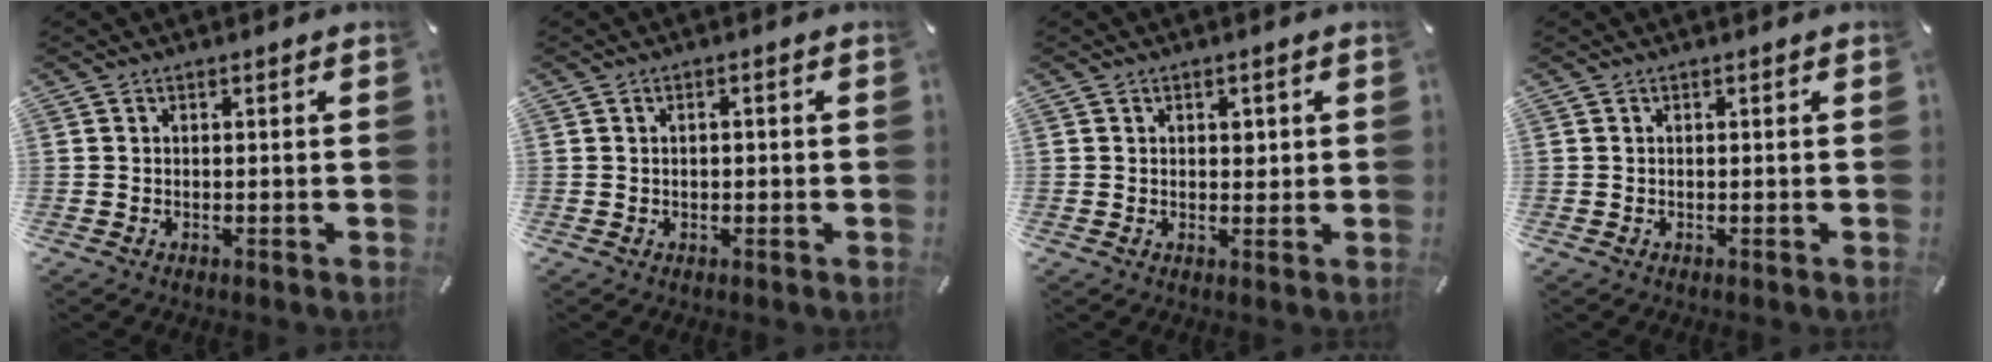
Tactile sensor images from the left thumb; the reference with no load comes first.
{"total": 1.1, "force": [-0.1, 0.6, 1.0], "torque": [-0.019, 0.003, -0.003]}
{"total": 2.0, "force": [0.5, 1.6, 1.1], "torque": [0.000, -0.002, 0.003]}
{"total": 0.0}